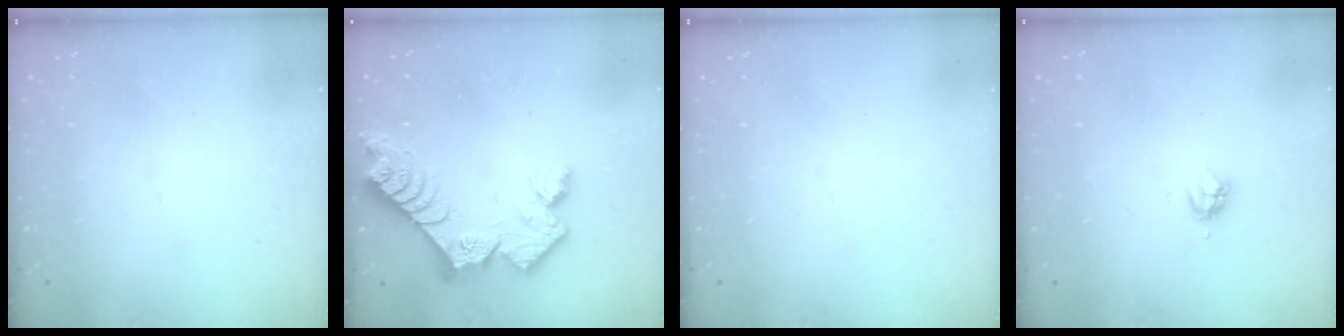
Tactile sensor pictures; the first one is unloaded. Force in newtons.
{"total": 12.9, "press": 12.8, "slide": 1.1}
{"total": 0.0}
{"total": 3.7, "press": 3.7, "slide": 0.5}